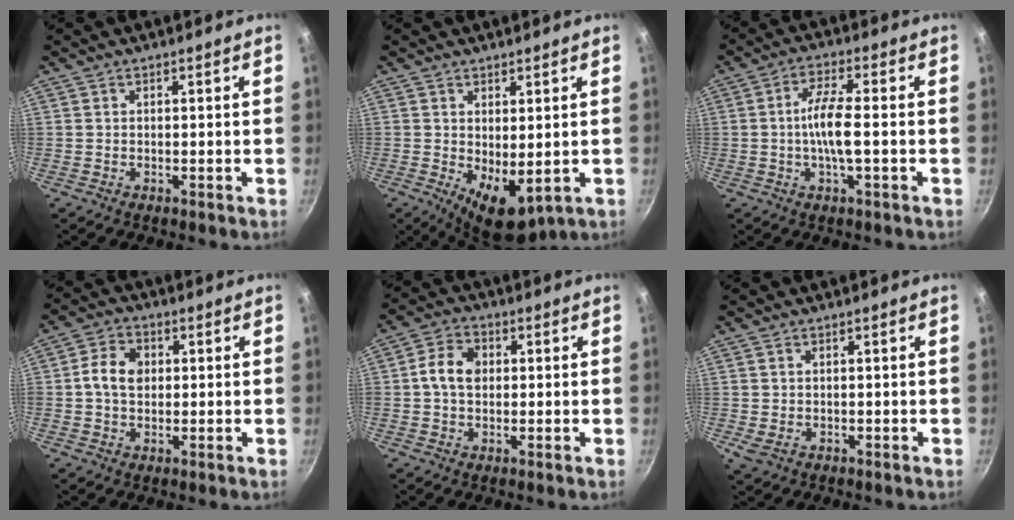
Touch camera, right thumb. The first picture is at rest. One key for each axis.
{"total": 7.6, "fx": -0.1, "fy": 3.7, "fz": 6.6, "tx": -0.081, "ty": -0.019, "tz": 0.014}
{"total": 7.3, "fx": -1.0, "fy": 1.4, "fz": 7.1, "tx": -0.141, "ty": 0.015, "tz": -0.024}
{"total": 6.7, "fx": 0.6, "fy": 5.0, "fz": 4.5, "tx": -0.068, "ty": 0.011, "tz": -0.001}
{"total": 6.8, "fx": 0.6, "fy": 5.0, "fz": 4.6, "tx": -0.073, "ty": 0.013, "tz": -0.002}
{"total": 1.9, "fx": -0.3, "fy": 1.5, "fz": 1.2, "tx": -0.026, "ty": -0.002, "tz": 0.001}